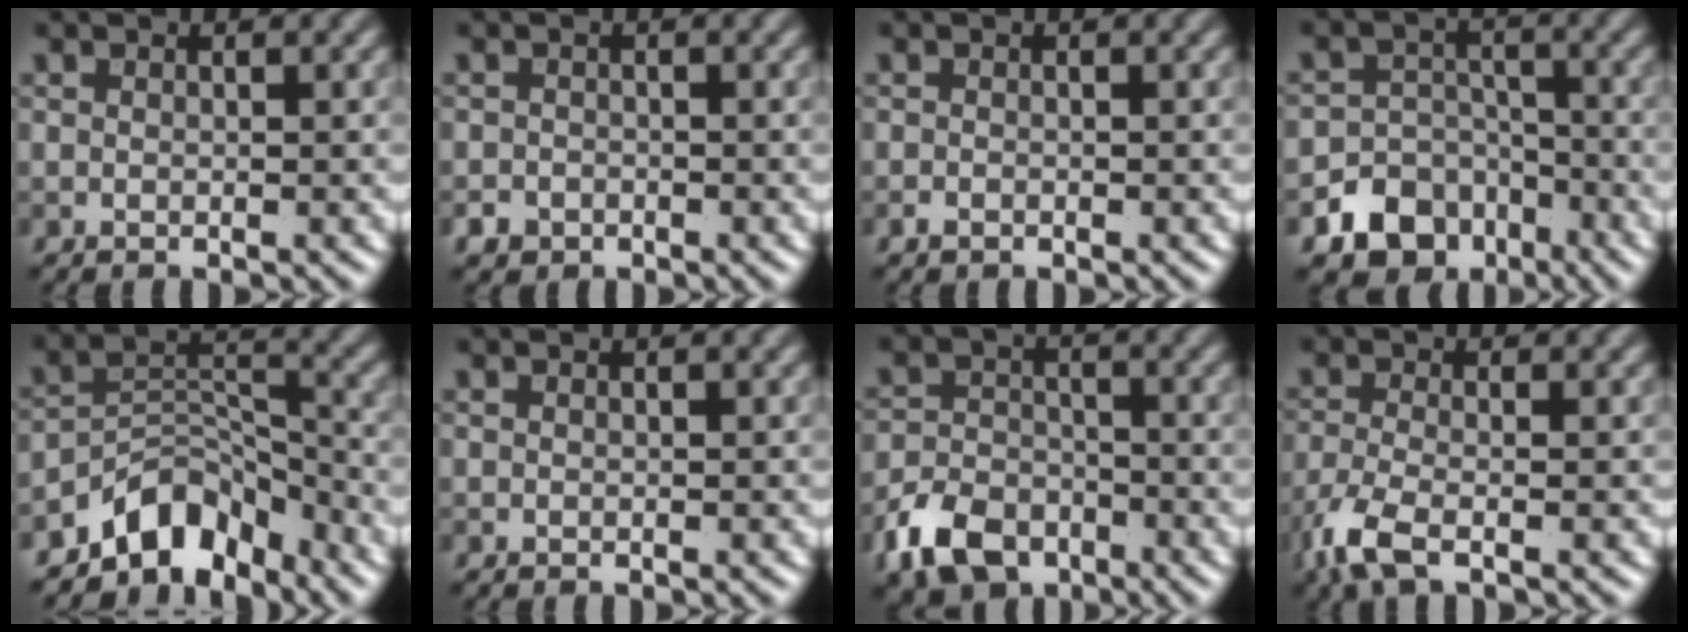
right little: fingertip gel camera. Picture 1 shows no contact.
{"total": 1.5, "force": [-1.0, 1.2, 0.2], "torque": [-0.001, 0.000, -0.016]}
{"total": 0.6, "force": [-0.4, 0.4, 0.1], "torque": [0.000, -0.004, -0.006]}
{"total": 6.8, "force": [-4.1, 5.1, 1.7], "torque": [0.001, -0.006, -0.081]}
{"total": 5.8, "force": [-4.7, 2.7, 2.0], "torque": [-0.014, 0.006, -0.095]}
{"total": 0.0}
{"total": 5.6, "force": [-3.6, 3.6, 2.5], "torque": [-0.053, -0.004, -0.073]}
{"total": 3.9, "force": [-2.4, 1.2, 2.8], "torque": [-0.074, -0.013, -0.061]}